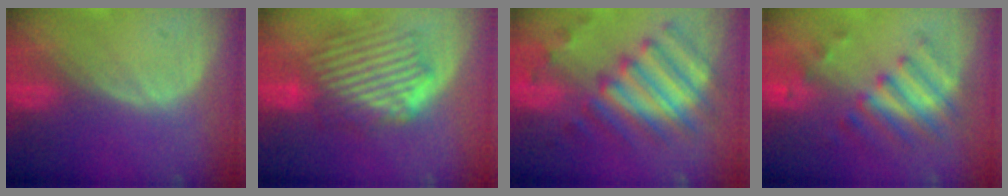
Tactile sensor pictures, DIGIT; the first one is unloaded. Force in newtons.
{"total": 9.0, "press": 8.4, "slide": 3.3}
{"total": 9.9, "press": 9.7, "slide": 2.2}
{"total": 7.9, "press": 6.9, "slide": 3.9}